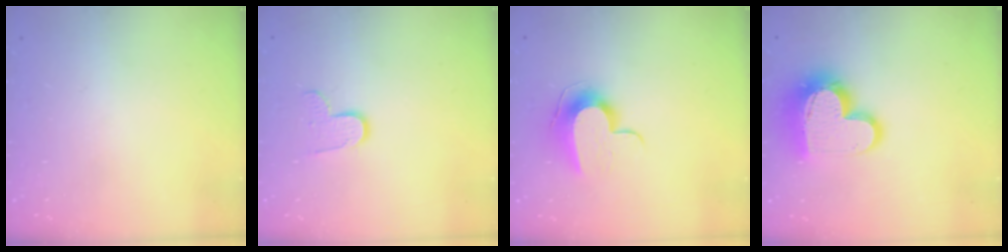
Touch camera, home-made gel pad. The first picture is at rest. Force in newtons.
{"total": 7.7, "press": 7.7, "slide": 0.3}
{"total": 9.9, "press": 9.9, "slide": 0.3}
{"total": 15.8, "press": 15.8, "slide": 1.2}